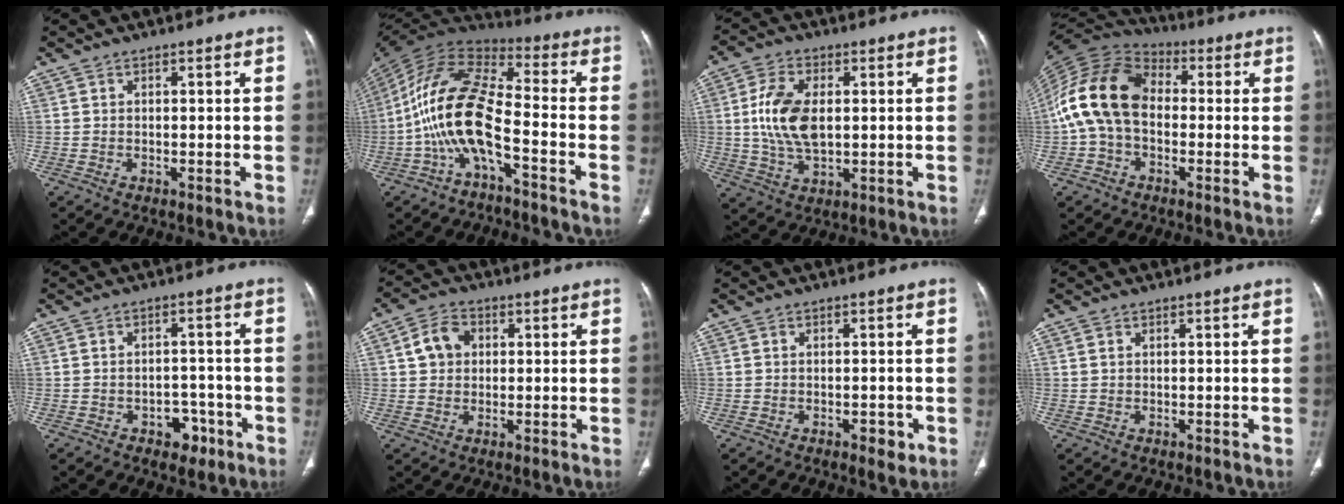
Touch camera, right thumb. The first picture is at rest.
{"total": 14.9, "force": [-5.1, 5.2, 12.9], "torque": [-0.264, 0.073, -0.105]}
{"total": 11.2, "force": [1.1, 6.4, 9.2], "torque": [-0.181, -0.002, 0.026]}
{"total": 15.5, "force": [-0.6, 10.7, 11.2], "torque": [-0.217, 0.038, -0.023]}
{"total": 4.9, "force": [-2.6, 3.5, 2.2], "torque": [-0.004, 0.026, -0.031]}
{"total": 5.7, "force": [1.2, 4.6, 3.2], "torque": [-0.046, 0.007, 0.018]}
{"total": 2.3, "force": [-1.0, 1.2, 1.7], "torque": [-0.014, 0.002, -0.010]}
{"total": 0.7, "force": [0.4, 0.4, 0.4], "torque": [-0.009, 0.002, 0.008]}